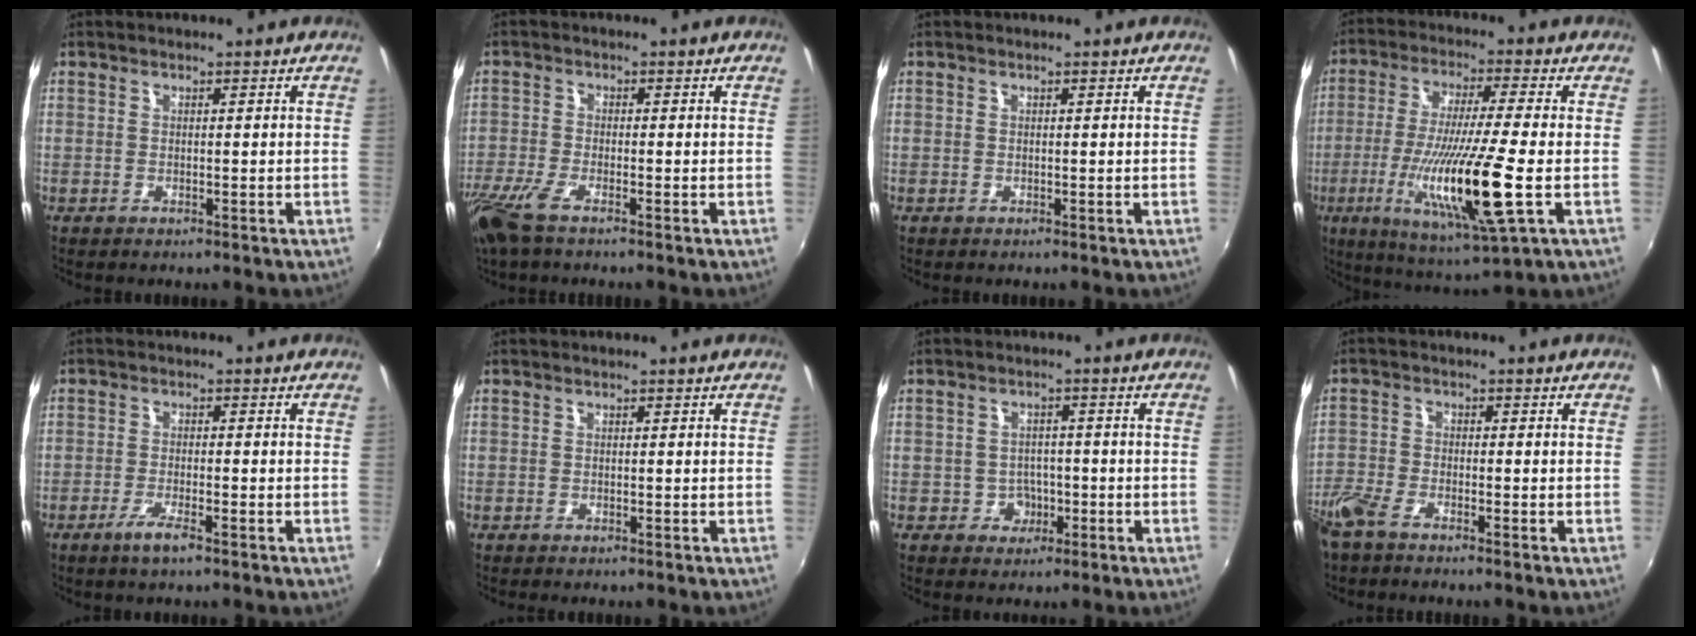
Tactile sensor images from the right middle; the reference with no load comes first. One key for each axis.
{"total": 7.9, "fx": -5.3, "fy": 2.1, "fz": 5.4, "tx": -0.137, "ty": -0.030, "tz": -0.107}
{"total": 0.0}
{"total": 17.4, "fx": -4.6, "fy": 0.6, "fz": 16.8, "tx": -0.321, "ty": -0.040, "tz": -0.077}
{"total": 3.5, "fx": -2.3, "fy": -0.1, "fz": 2.7, "tx": -0.061, "ty": -0.009, "tz": -0.047}
{"total": 0.0}
{"total": 3.0, "fx": -1.0, "fy": 2.7, "fz": 0.5, "tx": -0.011, "ty": 0.008, "tz": -0.011}
{"total": 5.8, "fx": -4.6, "fy": 1.8, "fz": 3.0, "tx": -0.082, "ty": -0.013, "tz": -0.100}